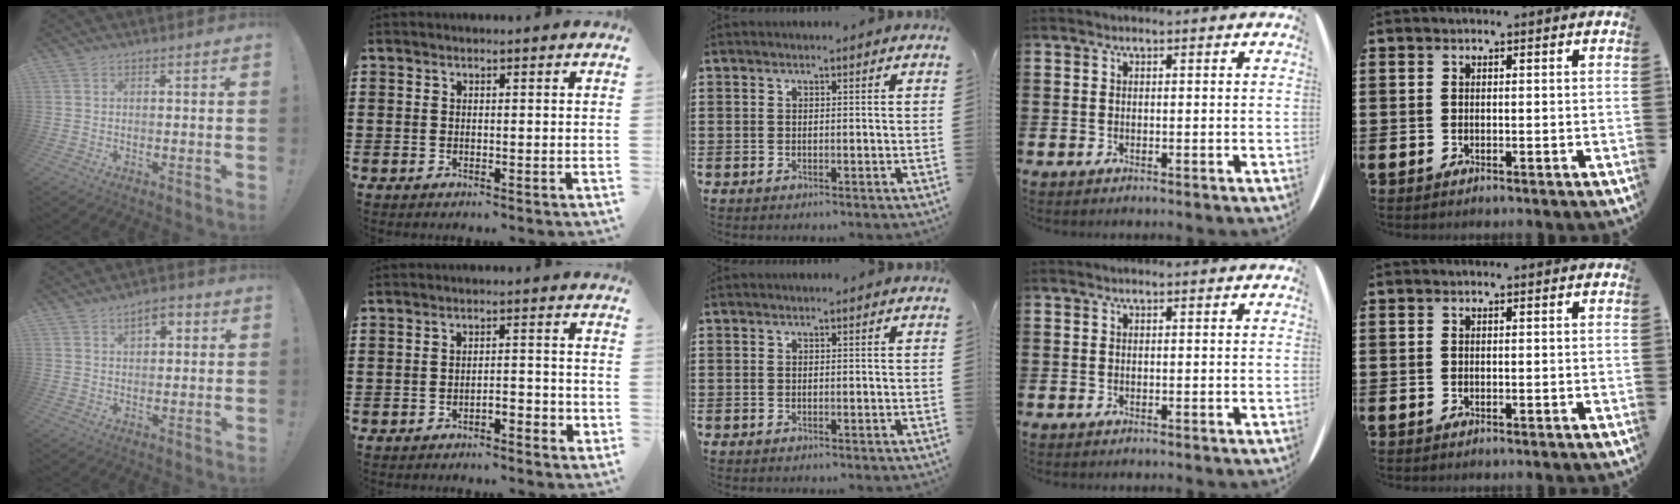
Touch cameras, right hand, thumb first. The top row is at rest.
{"thumb": {"total": 4.7, "force": [2.2, 2.8, 3.1], "torque": [-0.038, -0.003, 0.033]}, "index": {"total": 2.1, "force": [-1.6, 0.6, 1.1], "torque": [-0.022, 0.006, -0.034]}}